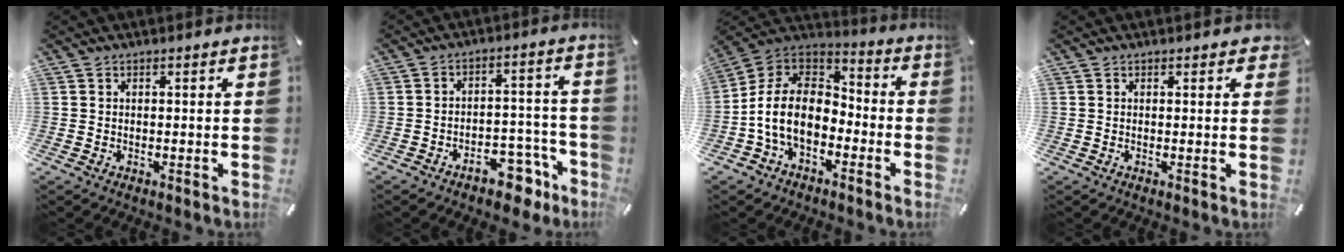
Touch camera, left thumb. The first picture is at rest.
{"total": 10.2, "force": [-7.2, 5.1, 5.2], "torque": [-0.044, 0.042, -0.119]}
{"total": 13.2, "force": [-4.8, 9.0, 8.3], "torque": [-0.193, 0.019, -0.096]}
{"total": 0.9, "force": [0.4, 0.6, 0.5], "torque": [0.004, -0.003, 0.003]}